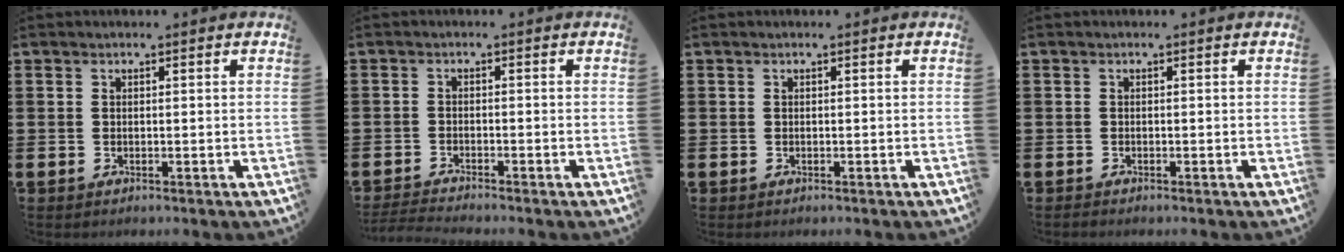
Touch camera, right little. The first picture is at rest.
{"total": 1.4, "force": [-1.3, -0.1, 0.4], "torque": [-0.006, 0.003, -0.027]}
{"total": 0.0}
{"total": 0.0}